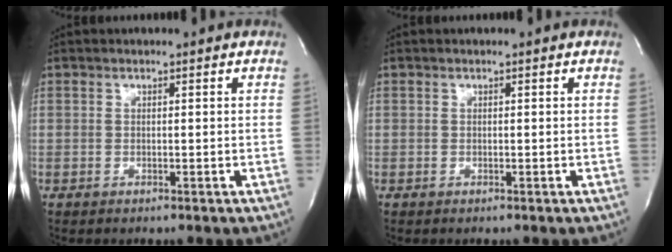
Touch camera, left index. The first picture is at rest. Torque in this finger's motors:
{"motor_torque": [0.13, 0.05, 0.01, 0.00]}